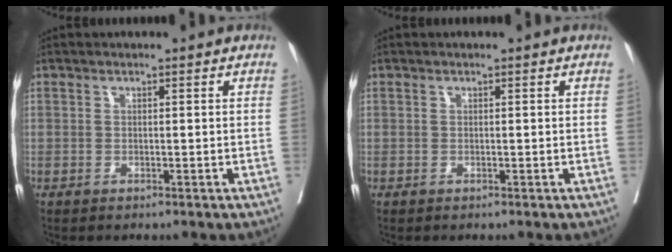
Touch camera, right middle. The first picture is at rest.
{"total": 0.0}